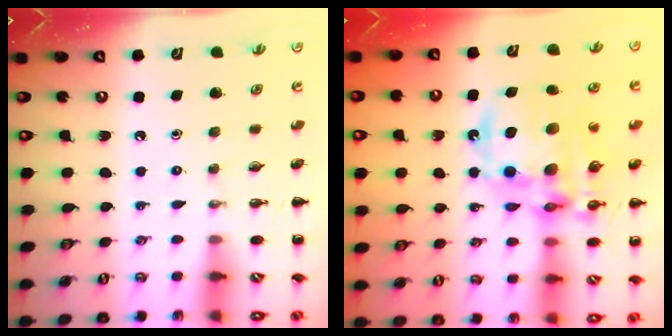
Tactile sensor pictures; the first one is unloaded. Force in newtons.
{"total": 19.7, "press": 19.1, "slide": 4.8}